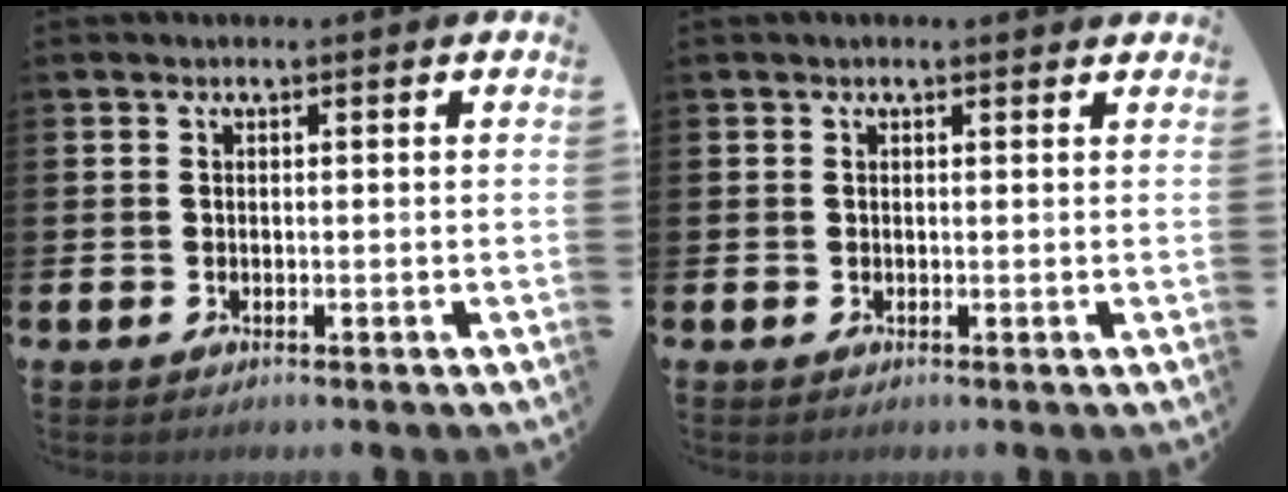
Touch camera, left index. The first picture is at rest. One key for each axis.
{"total": 0.5, "fx": 0.5, "fy": 0.1, "fz": 0.2, "tx": 0.002, "ty": -0.002, "tz": 0.007}